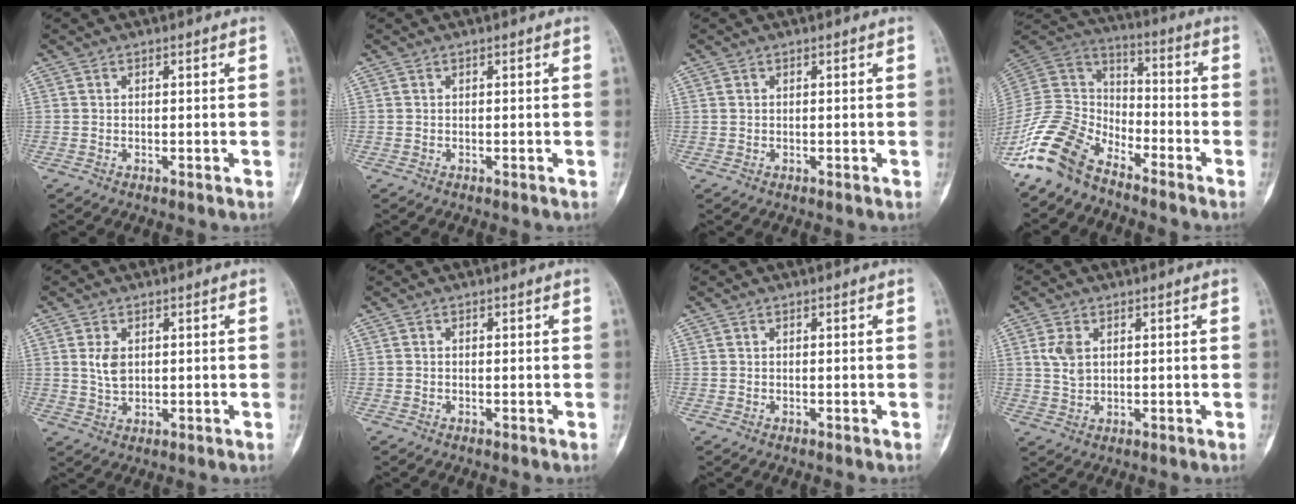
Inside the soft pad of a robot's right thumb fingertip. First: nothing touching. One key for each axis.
{"total": 0.0}
{"total": 0.6, "fx": 0.4, "fy": 0.4, "fz": 0.2, "tx": 0.003, "ty": 0.000, "tz": 0.006}
{"total": 14.4, "fx": -10.9, "fy": 7.0, "fz": 6.3, "tx": -0.116, "ty": 0.079, "tz": -0.224}
{"total": 3.7, "fx": 0.9, "fy": 2.3, "fz": 2.8, "tx": -0.045, "ty": -0.006, "tz": 0.021}
{"total": 0.0}
{"total": 0.0}
{"total": 4.1, "fx": 1.3, "fy": 2.6, "fz": 2.9, "tx": -0.058, "ty": -0.003, "tz": 0.032}